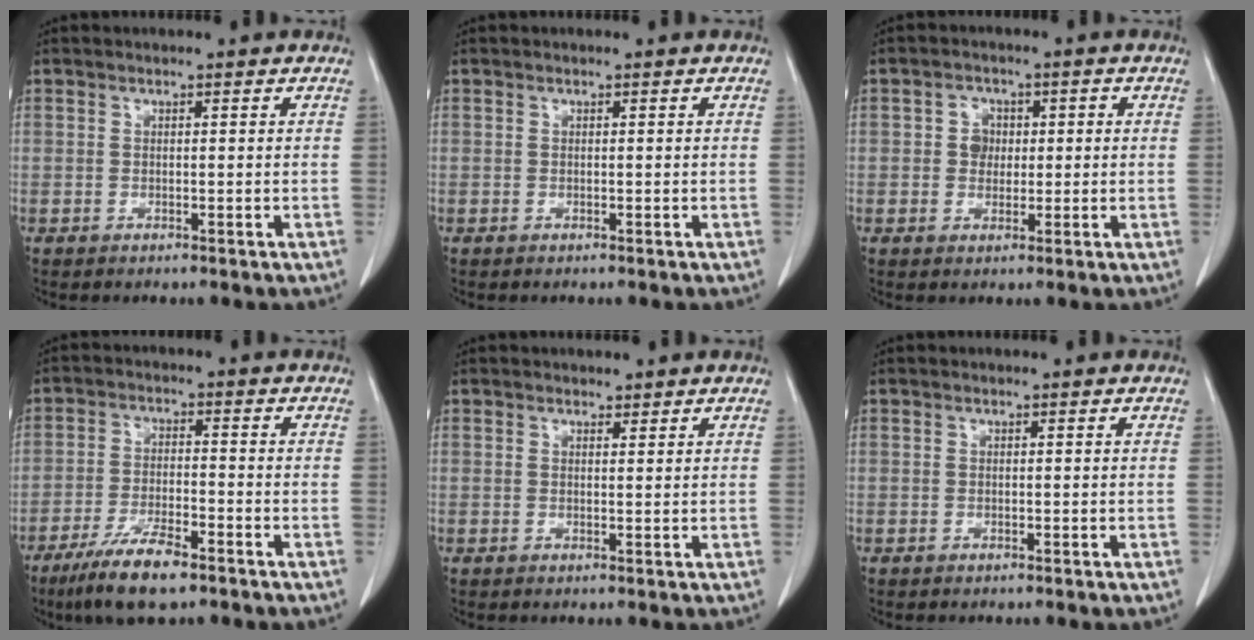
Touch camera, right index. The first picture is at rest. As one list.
[{"total": 0.0}, {"total": 3.2, "force": [0.2, 2.9, 1.4], "torque": [-0.015, 0.009, 0.001]}, {"total": 8.5, "force": [-5.8, 1.8, 5.9], "torque": [-0.116, -0.015, -0.103]}, {"total": 1.2, "force": [1.1, 0.4, 0.3], "torque": [-0.008, 0.001, 0.017]}, {"total": 0.0}]